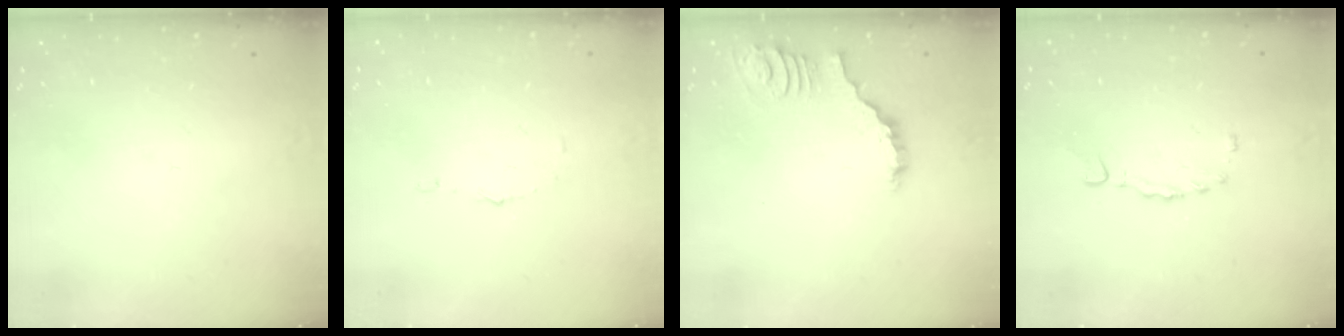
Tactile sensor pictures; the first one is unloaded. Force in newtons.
{"total": 3.4, "press": 3.4, "slide": 0.3}
{"total": 3.9, "press": 3.9, "slide": 0.3}
{"total": 1.5, "press": 1.4, "slide": 0.4}